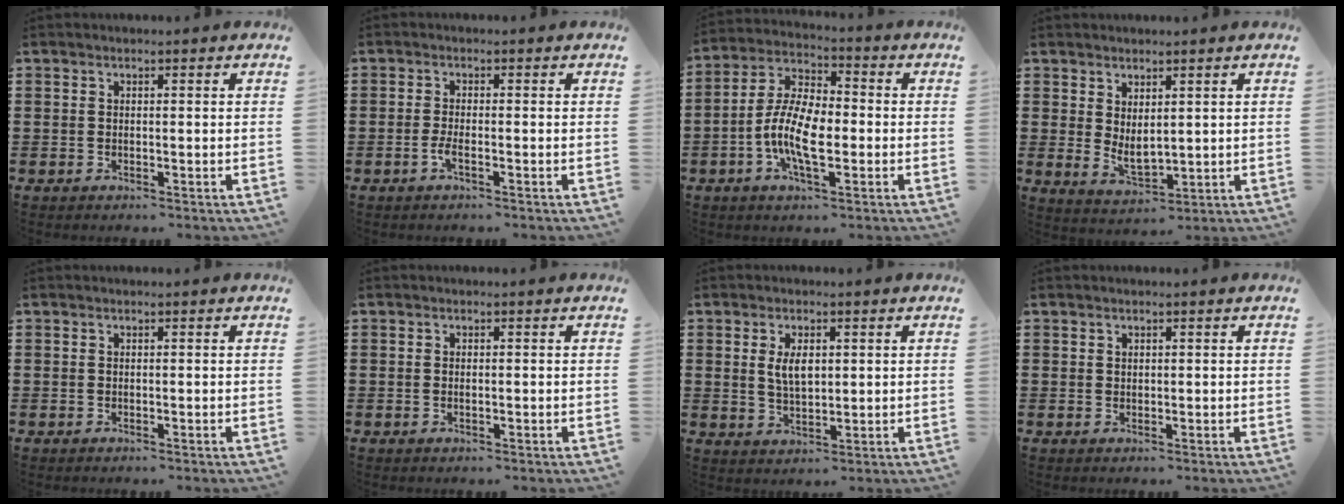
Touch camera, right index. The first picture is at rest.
{"total": 2.1, "force": [-1.0, 0.2, 1.9], "torque": [-0.047, -0.007, -0.022]}
{"total": 9.9, "force": [-2.5, 4.2, 8.6], "torque": [-0.200, -0.009, -0.054]}
{"total": 3.3, "force": [1.3, 1.8, 2.5], "torque": [-0.051, 0.001, 0.026]}
{"total": 0.0}
{"total": 0.7, "force": [0.0, 0.3, 0.6], "torque": [-0.014, -0.002, 0.001]}
{"total": 4.3, "force": [1.0, 2.0, 3.6], "torque": [-0.067, 0.004, 0.014]}
{"total": 0.7, "force": [0.4, 0.5, 0.2], "torque": [-0.005, 0.002, 0.009]}